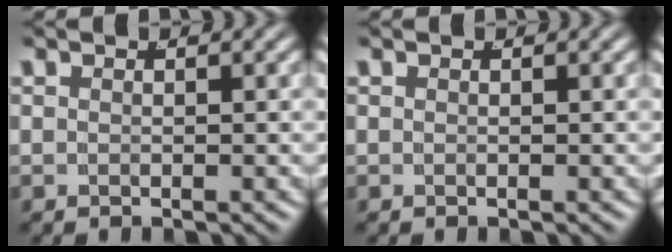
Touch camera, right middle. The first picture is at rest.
{"total": 0.0}